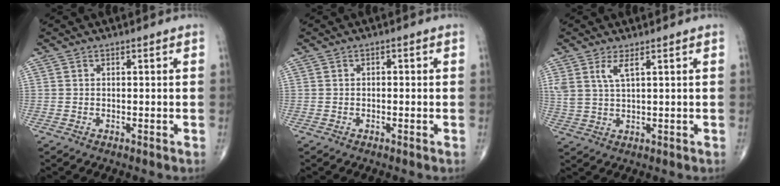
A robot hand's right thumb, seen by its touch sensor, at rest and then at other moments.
{"total": 0.6, "force": [-0.1, 0.4, 0.4], "torque": [0.001, 0.003, -0.005]}
{"total": 3.7, "force": [2.0, 0.9, 3.0], "torque": [-0.070, -0.010, 0.048]}